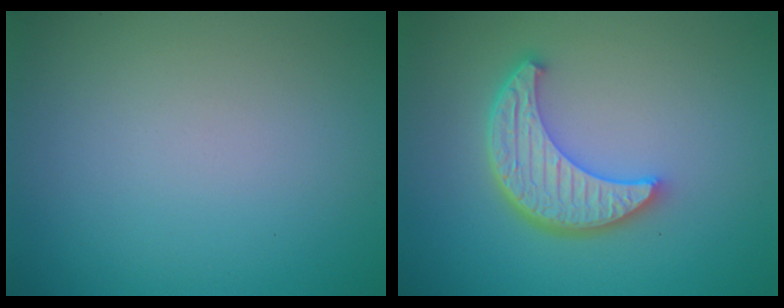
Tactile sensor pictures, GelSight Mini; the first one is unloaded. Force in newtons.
{"total": 5.8, "press": 4.4, "slide": 3.8}